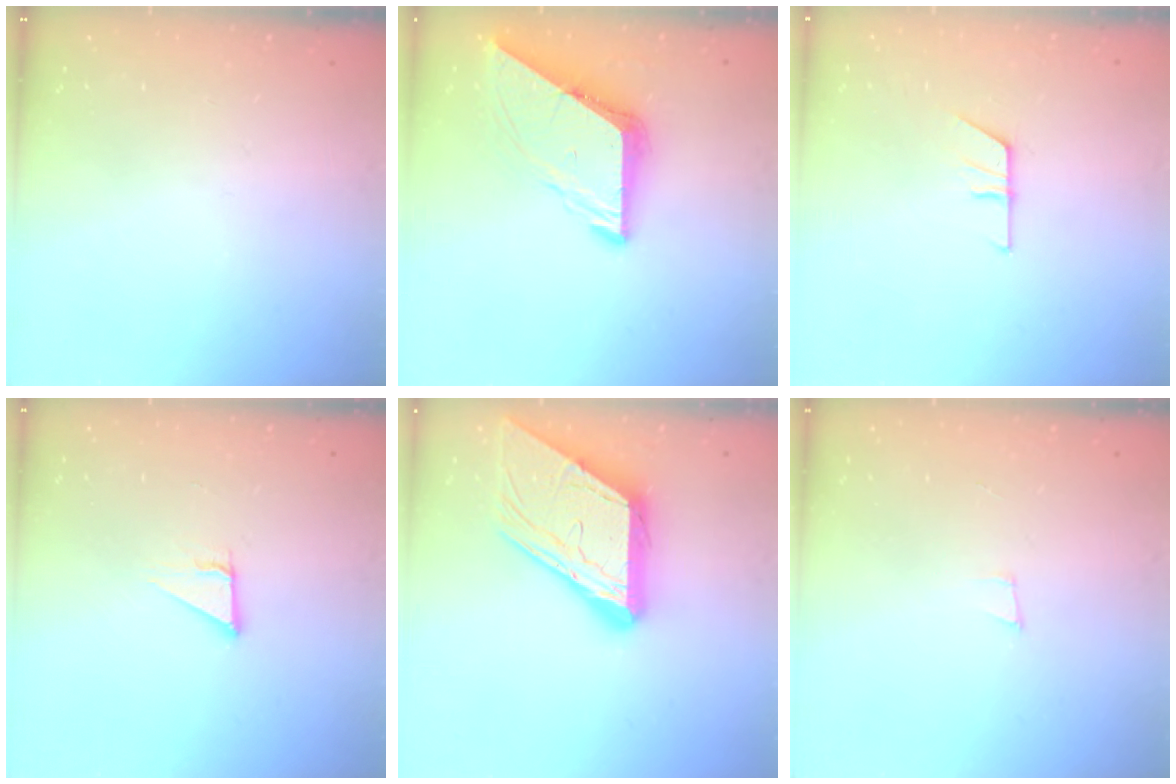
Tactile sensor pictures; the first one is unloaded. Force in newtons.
{"total": 9.1, "press": 9.0, "slide": 1.1}
{"total": 5.1, "press": 5.1, "slide": 0.4}
{"total": 2.9, "press": 2.9, "slide": 0.1}
{"total": 16.3, "press": 16.2, "slide": 1.9}
{"total": 3.3, "press": 1.9, "slide": 2.7}